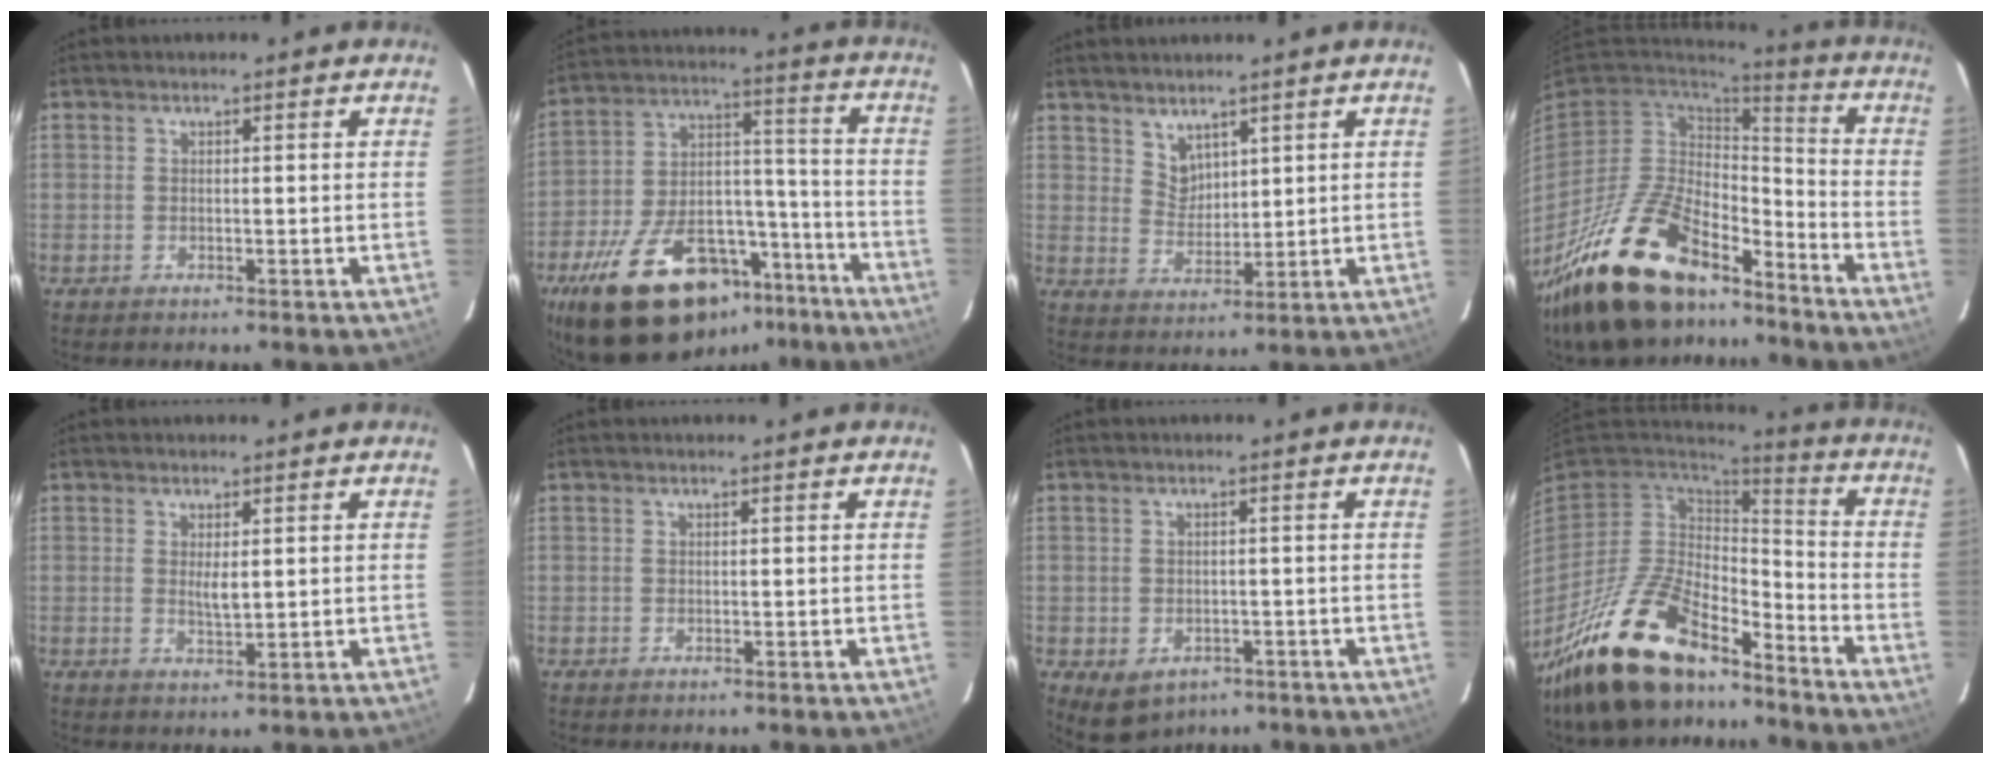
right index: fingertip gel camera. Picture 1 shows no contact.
{"total": 27.0, "force": [-18.2, 12.8, 15.4], "torque": [-0.291, 0.019, -0.265]}
{"total": 4.4, "force": [3.5, 2.6, 1.0], "torque": [-0.009, 0.003, 0.071]}
{"total": 26.4, "force": [-18.5, 11.0, 15.2], "torque": [-0.309, -0.020, -0.310]}
{"total": 2.8, "force": [0.5, 0.9, 2.6], "torque": [-0.045, -0.005, 0.010]}
{"total": 0.0}
{"total": 5.9, "force": [-3.0, 4.4, 2.7], "torque": [-0.048, -0.005, -0.028]}
{"total": 22.3, "force": [-16.4, 8.2, 12.8], "torque": [-0.260, -0.028, -0.290]}